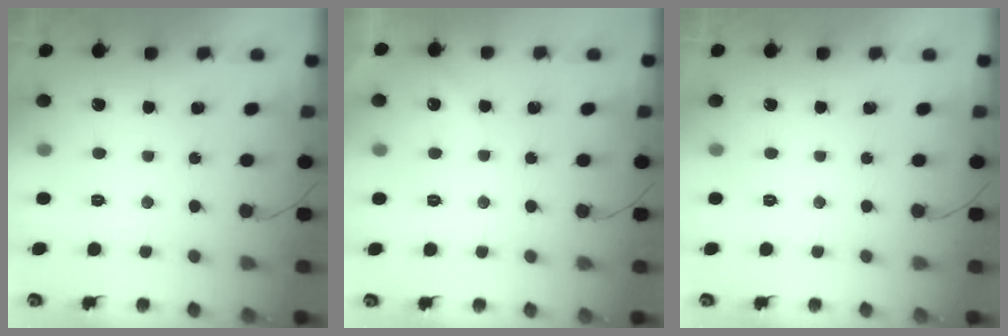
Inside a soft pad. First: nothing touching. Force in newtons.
{"total": 3.9, "press": 3.9, "slide": 0.7}
{"total": 0.0}